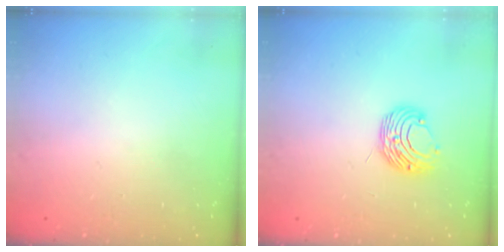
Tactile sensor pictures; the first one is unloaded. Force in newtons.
{"total": 8.5, "press": 8.5, "slide": 0.6}